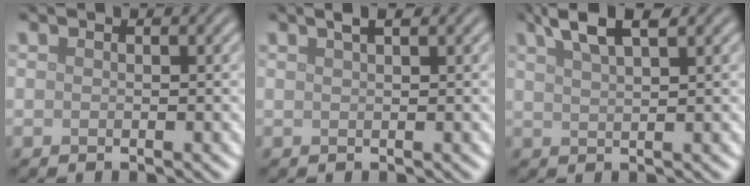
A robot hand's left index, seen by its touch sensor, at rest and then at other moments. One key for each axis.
{"total": 1.6, "fx": 1.0, "fy": 0.4, "fz": 1.2, "tx": -0.013, "ty": 0.003, "tz": 0.011}
{"total": 3.9, "fx": 2.7, "fy": 0.8, "fz": 2.6, "tx": -0.039, "ty": 0.013, "tz": 0.048}